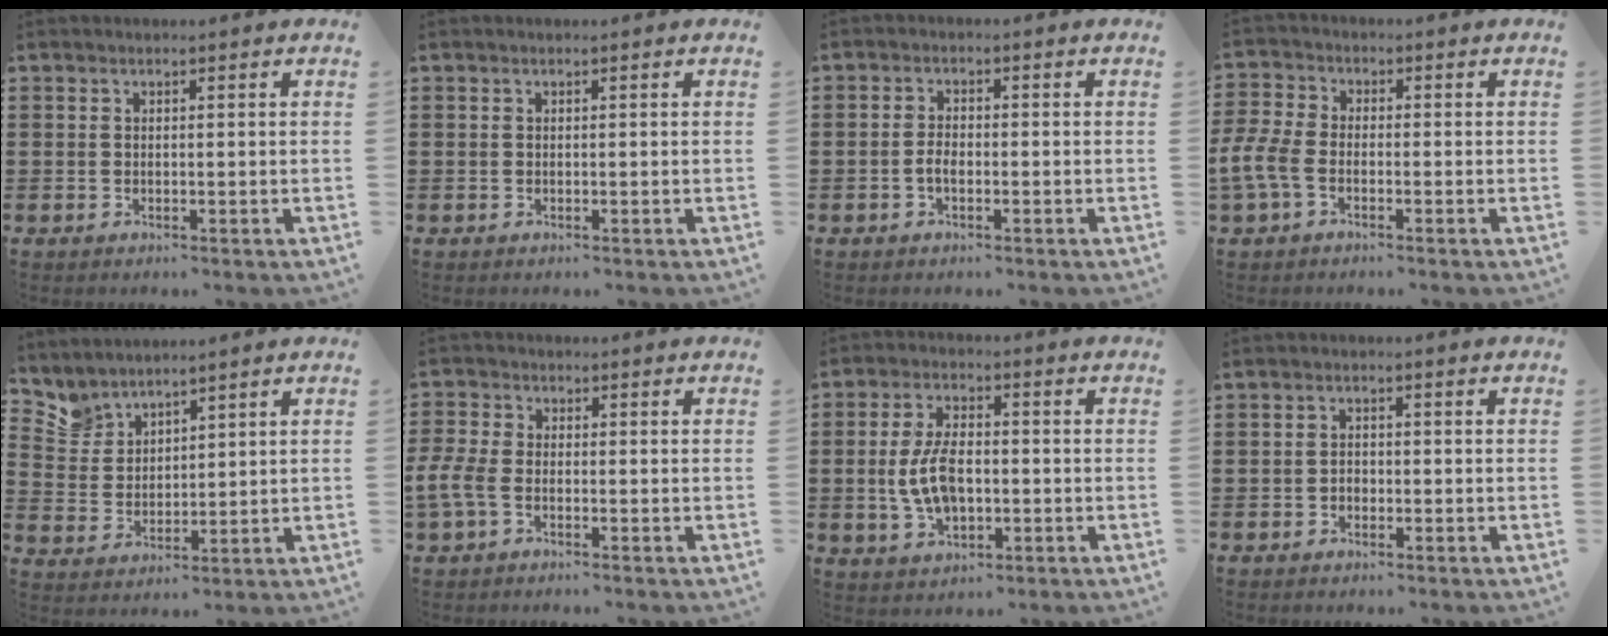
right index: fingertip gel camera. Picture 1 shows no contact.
{"total": 0.0}
{"total": 2.1, "force": [-0.8, 0.9, 1.7], "torque": [-0.041, -0.001, -0.017]}
{"total": 4.7, "force": [-2.4, 2.4, 3.2], "torque": [-0.091, -0.005, -0.052]}
{"total": 4.0, "force": [3.5, 1.8, -0.5], "torque": [-0.011, -0.007, 0.067]}
{"total": 3.9, "force": [-2.0, 1.9, 2.7], "torque": [-0.080, -0.004, -0.046]}
{"total": 7.9, "force": [-0.8, 4.2, 6.6], "torque": [-0.153, -0.002, -0.021]}
{"total": 1.2, "force": [-0.7, 0.8, 0.5], "torque": [-0.013, -0.001, -0.014]}